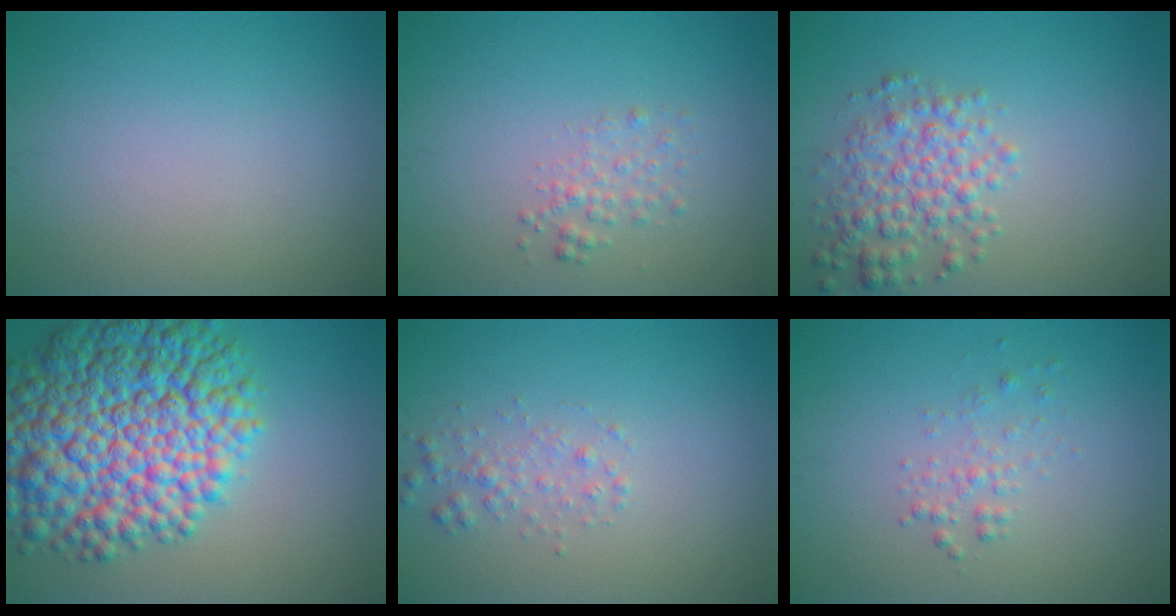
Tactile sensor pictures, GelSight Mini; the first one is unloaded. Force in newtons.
{"total": 1.5, "press": 1.5, "slide": 0.0}
{"total": 4.1, "press": 4.1, "slide": 0.1}
{"total": 14.1, "press": 14.1, "slide": 0.3}
{"total": 1.6, "press": 1.6, "slide": 0.0}
{"total": 1.4, "press": 1.4, "slide": 0.0}